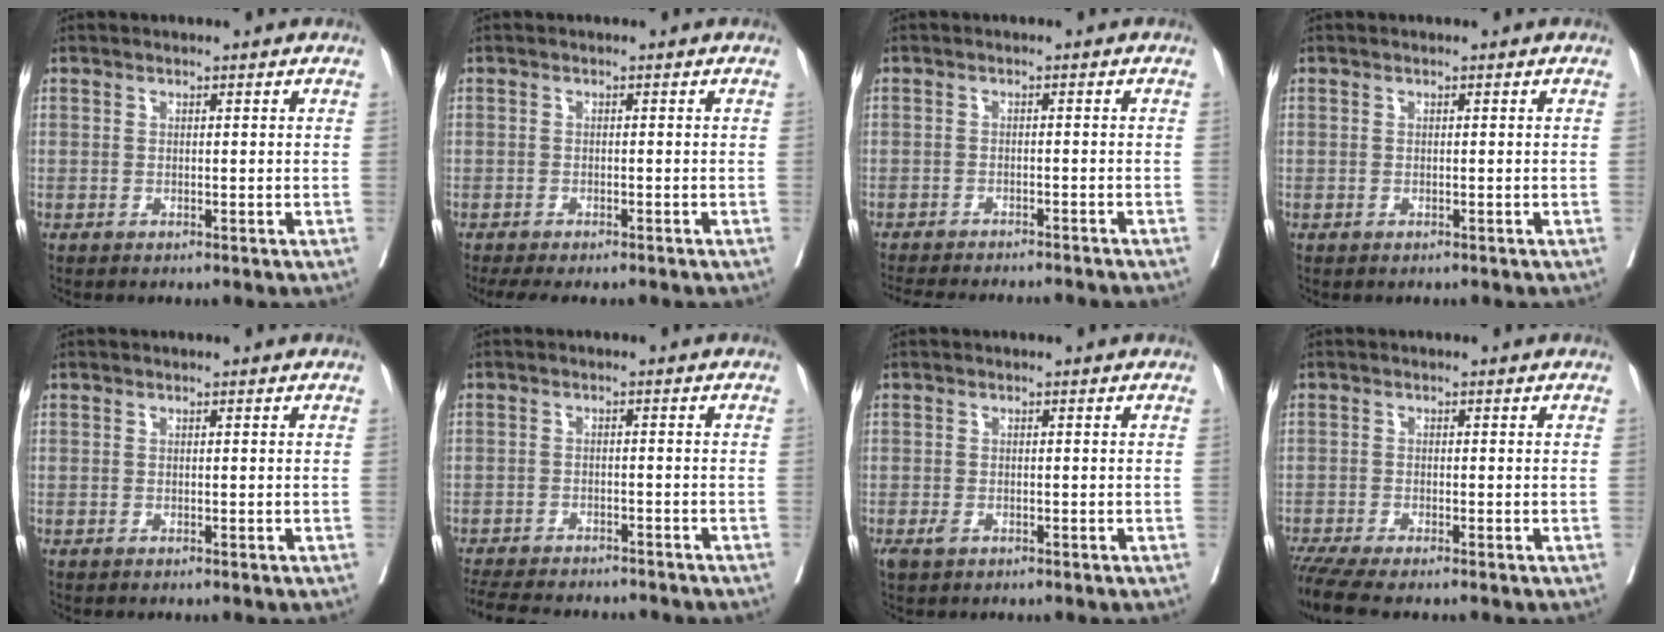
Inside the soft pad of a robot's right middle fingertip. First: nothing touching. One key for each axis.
{"total": 6.7, "fx": -5.7, "fy": 2.0, "fz": 2.9, "tx": -0.031, "ty": -0.008, "tz": -0.082}
{"total": 14.4, "fx": -13.3, "fy": 1.5, "fz": 5.4, "tx": -0.093, "ty": -0.022, "tz": -0.171}
{"total": 0.0}
{"total": 0.0}
{"total": 14.4, "fx": -12.8, "fy": 3.4, "fz": 5.5, "tx": -0.117, "ty": -0.014, "tz": -0.173}
{"total": 1.5, "fx": -0.7, "fy": 0.8, "fz": 1.0, "tx": -0.023, "ty": -0.002, "tz": -0.008}
{"total": 5.0, "fx": -4.2, "fy": 0.1, "fz": 2.8, "tx": -0.048, "ty": -0.013, "tz": -0.077}